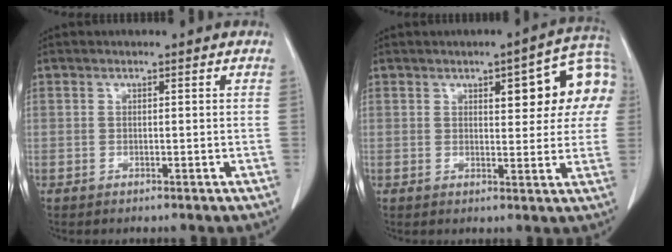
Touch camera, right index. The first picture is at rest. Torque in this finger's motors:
{"motor_torque": [0.36, 0.12, 0.21, 0.04]}